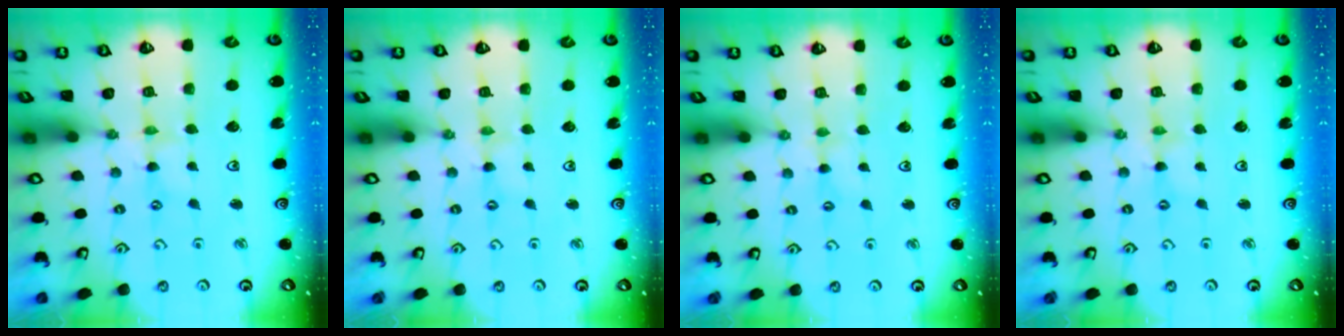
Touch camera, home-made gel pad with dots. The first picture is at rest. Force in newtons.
{"total": 1.3, "press": 1.3, "slide": 0.3}
{"total": 1.6, "press": 1.5, "slide": 0.3}
{"total": 0.0}